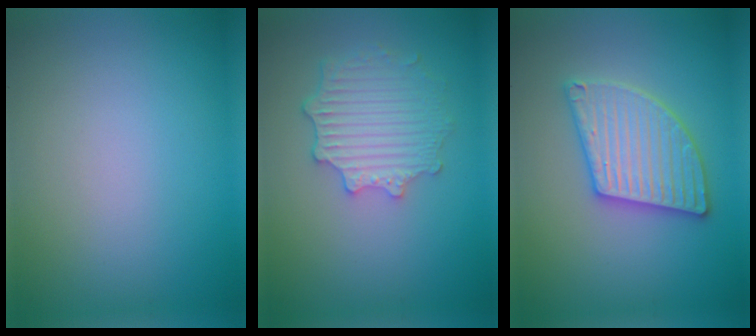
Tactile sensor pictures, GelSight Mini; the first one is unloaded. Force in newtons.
{"total": 4.2, "press": 3.5, "slide": 2.4}
{"total": 5.4, "press": 5.4, "slide": 0.6}